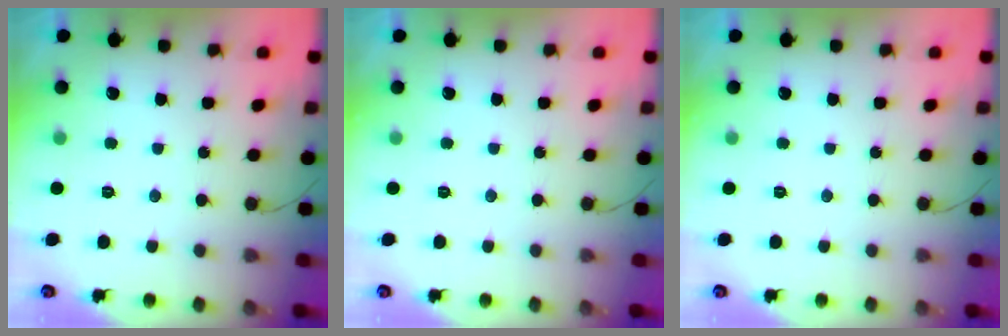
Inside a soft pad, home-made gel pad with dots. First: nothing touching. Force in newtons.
{"total": 0.0}
{"total": 0.0}